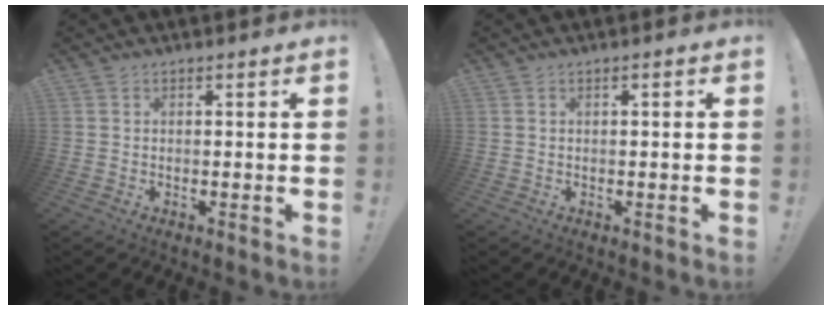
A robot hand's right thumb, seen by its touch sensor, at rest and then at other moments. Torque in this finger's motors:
{"motor_torque": [0.24, 0.35, -0.07, -0.05, 0.00]}